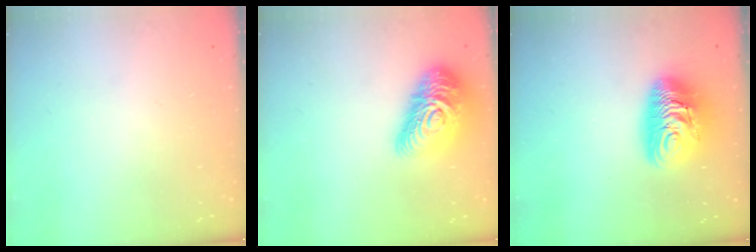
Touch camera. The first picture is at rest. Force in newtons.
{"total": 19.8, "press": 19.7, "slide": 1.1}
{"total": 12.0, "press": 11.9, "slide": 1.2}